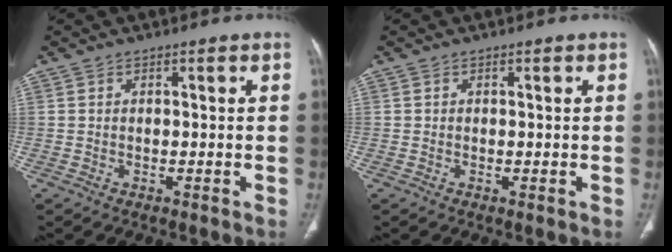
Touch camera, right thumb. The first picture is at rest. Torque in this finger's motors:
{"motor_torque": [0.18, 0.02, -0.22, 0.26, 0.03]}